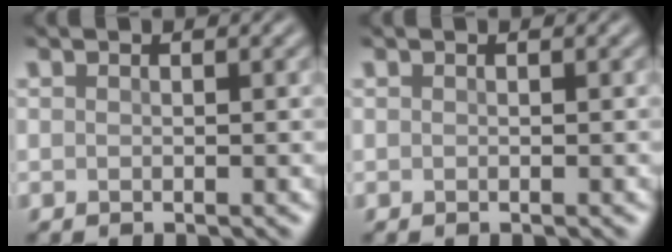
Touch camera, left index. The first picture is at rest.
{"total": 0.0}